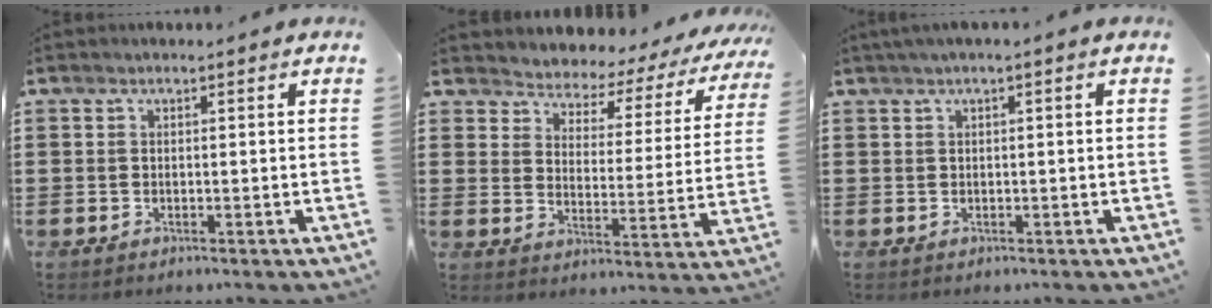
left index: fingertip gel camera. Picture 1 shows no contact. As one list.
[{"total": 3.1, "force": [3.0, 0.9, 0.3], "torque": [-0.030, -0.031, 0.040]}, {"total": 1.1, "force": [0.0, 0.0, 1.1], "torque": [-0.017, -0.005, 0.001]}]